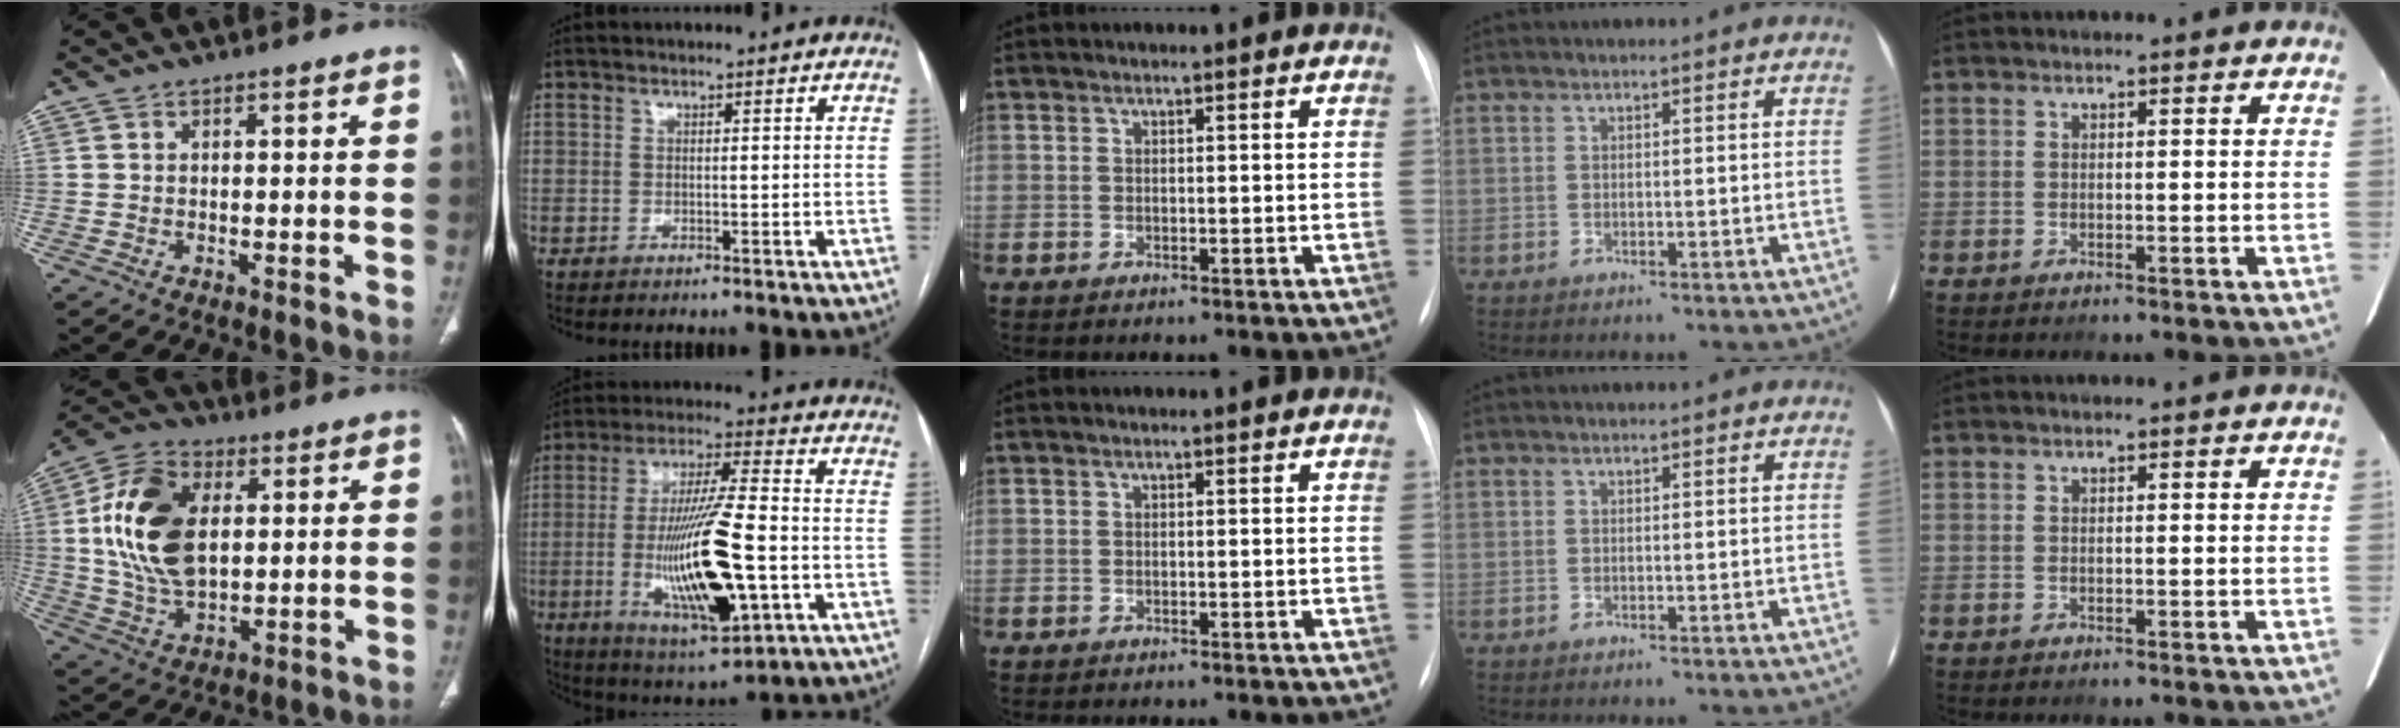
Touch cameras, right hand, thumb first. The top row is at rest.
{"thumb": {"total": 17.4, "force": [3.0, 10.5, 13.5], "torque": [-0.247, 0.000, 0.058]}, "index": {"total": 18.0, "force": [-3.8, 3.0, 17.3], "torque": [-0.335, -0.015, -0.055]}}